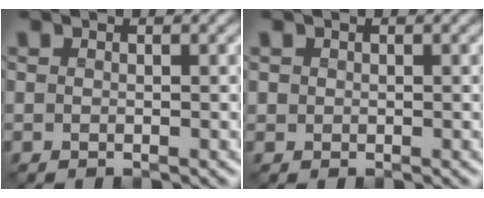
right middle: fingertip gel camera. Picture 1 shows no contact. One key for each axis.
{"total": 0.5, "fx": 0.0, "fy": 0.5, "fz": 0.0, "tx": 0.001, "ty": -0.005, "tz": -0.001}